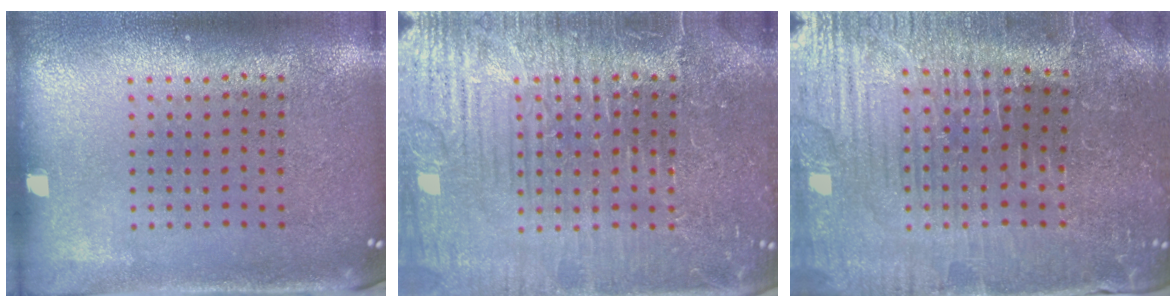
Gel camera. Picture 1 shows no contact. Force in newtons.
{"total": 4.7, "press": 4.7, "slide": 0.6}
{"total": 3.6, "press": 3.6, "slide": 0.4}